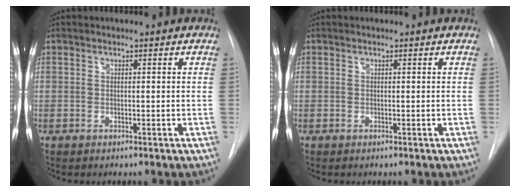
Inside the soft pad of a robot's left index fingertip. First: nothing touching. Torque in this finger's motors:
{"motor_torque": [-0.02, 0.02, 0.00, 0.00]}